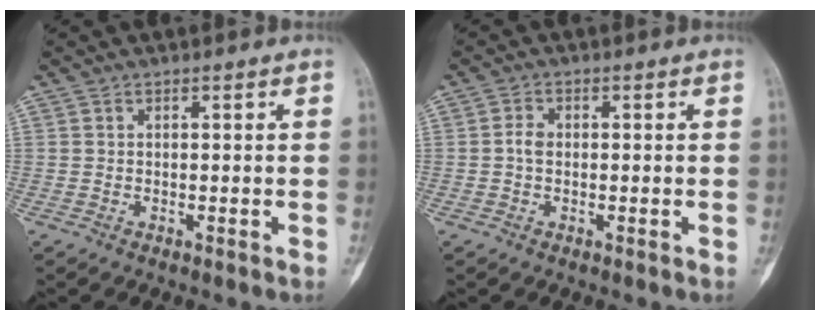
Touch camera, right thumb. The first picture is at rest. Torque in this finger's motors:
{"motor_torque": [-0.16, -0.12, 0.37, -0.29, 0.01]}